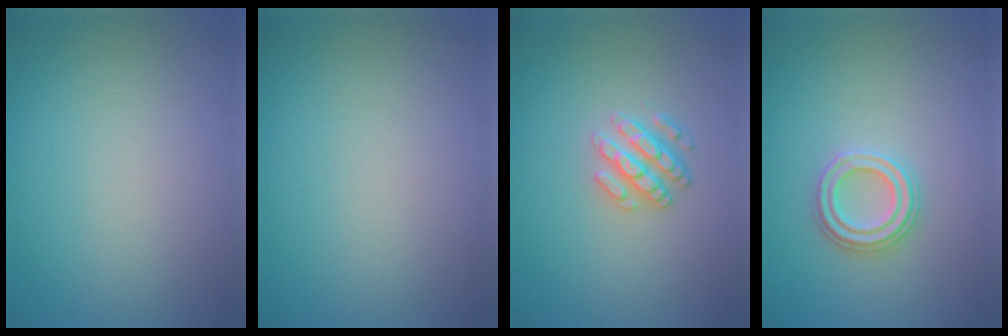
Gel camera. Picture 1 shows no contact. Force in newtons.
{"total": 0.0}
{"total": 2.5, "press": 2.4, "slide": 0.7}
{"total": 2.4, "press": 2.4, "slide": 0.2}